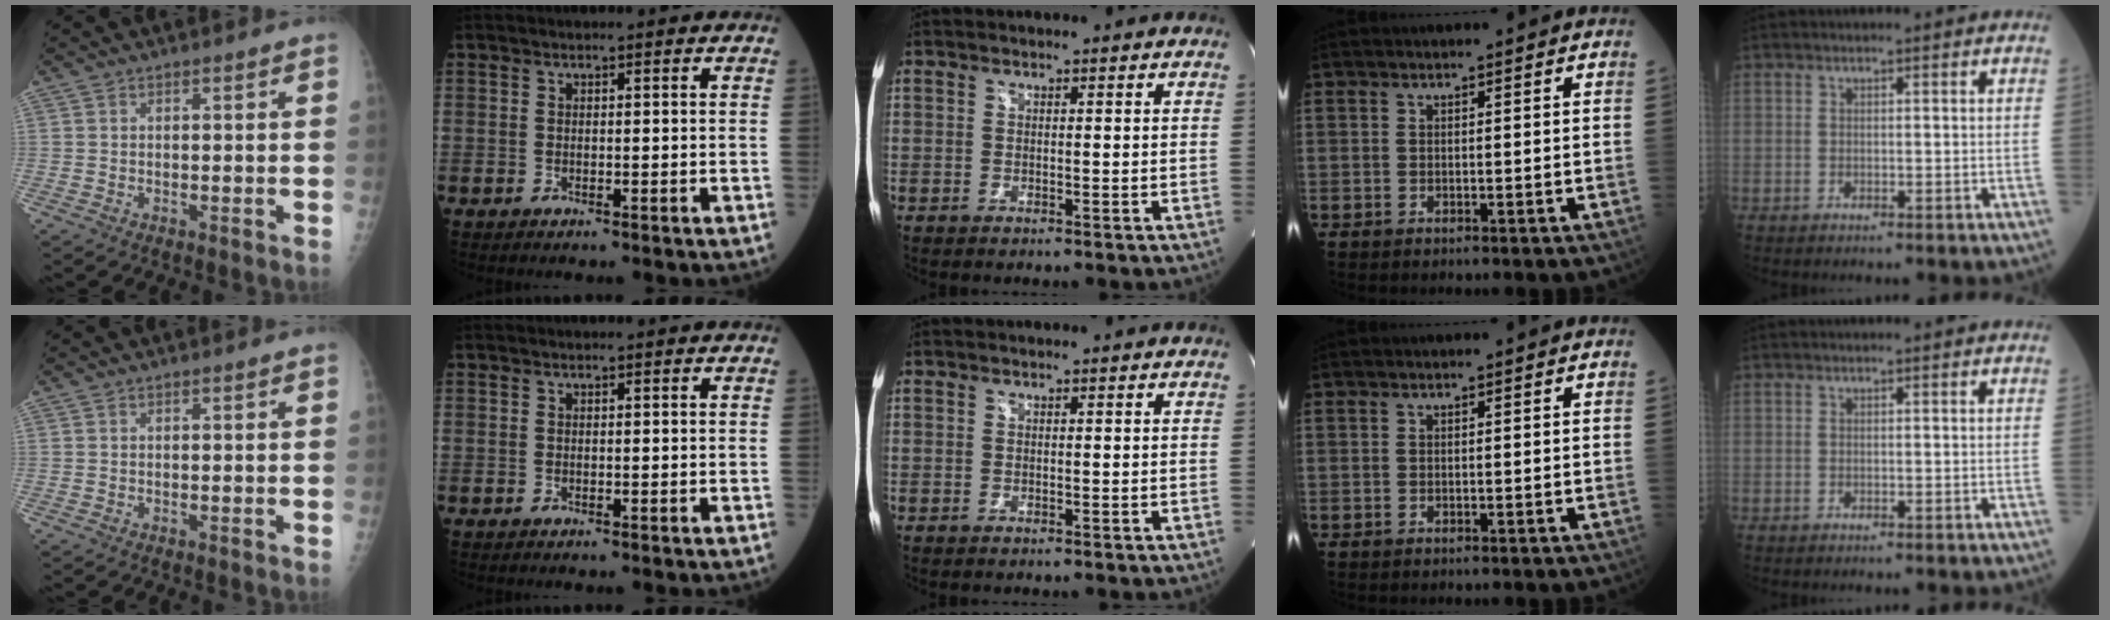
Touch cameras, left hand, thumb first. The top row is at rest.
{}